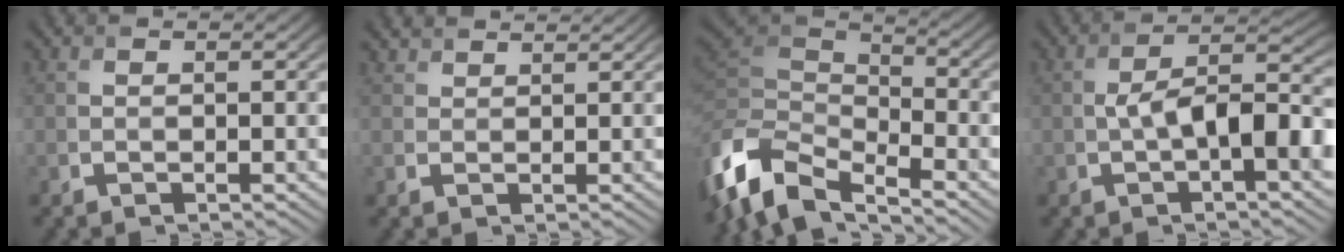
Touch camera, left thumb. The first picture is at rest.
{"total": 1.8, "force": [1.8, 0.3, -0.4], "torque": [0.005, 0.001, 0.032]}
{"total": 10.3, "force": [-6.5, 4.6, 6.6], "torque": [-0.153, -0.006, -0.135]}
{"total": 8.6, "force": [-1.3, 3.5, 7.8], "torque": [-0.129, 0.004, -0.021]}